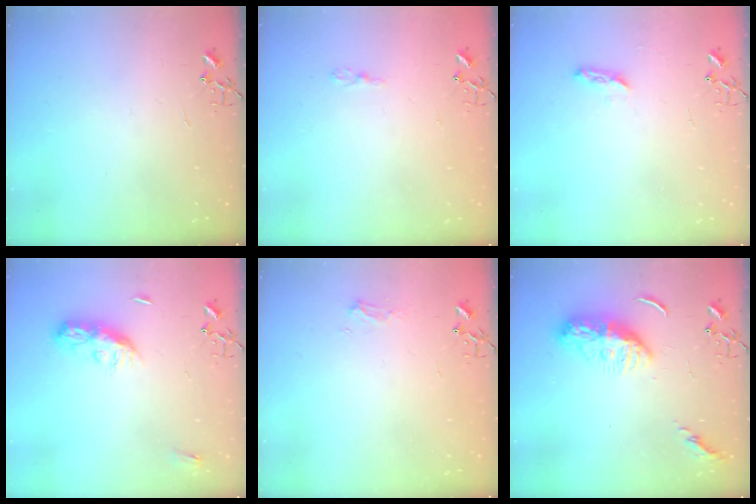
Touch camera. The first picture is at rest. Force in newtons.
{"total": 3.6, "press": 3.6, "slide": 0.4}
{"total": 5.3, "press": 5.2, "slide": 0.6}
{"total": 8.7, "press": 8.7, "slide": 0.4}
{"total": 6.0, "press": 6.0, "slide": 0.7}
{"total": 11.4, "press": 11.3, "slide": 0.9}